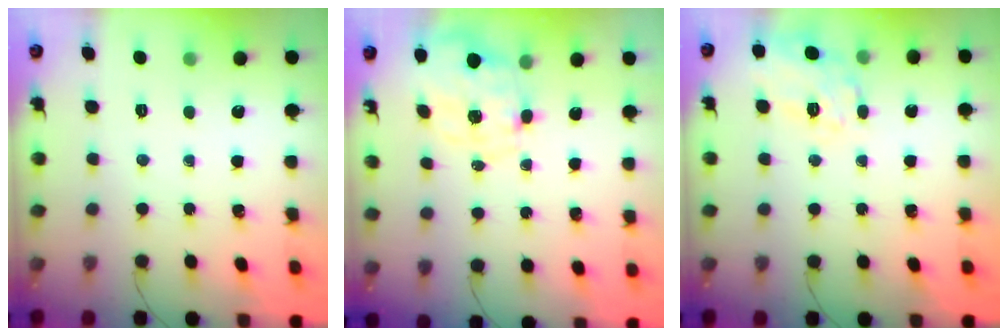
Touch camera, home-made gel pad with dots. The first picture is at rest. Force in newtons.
{"total": 2.5, "press": 2.4, "slide": 0.8}
{"total": 17.7, "press": 17.6, "slide": 1.3}